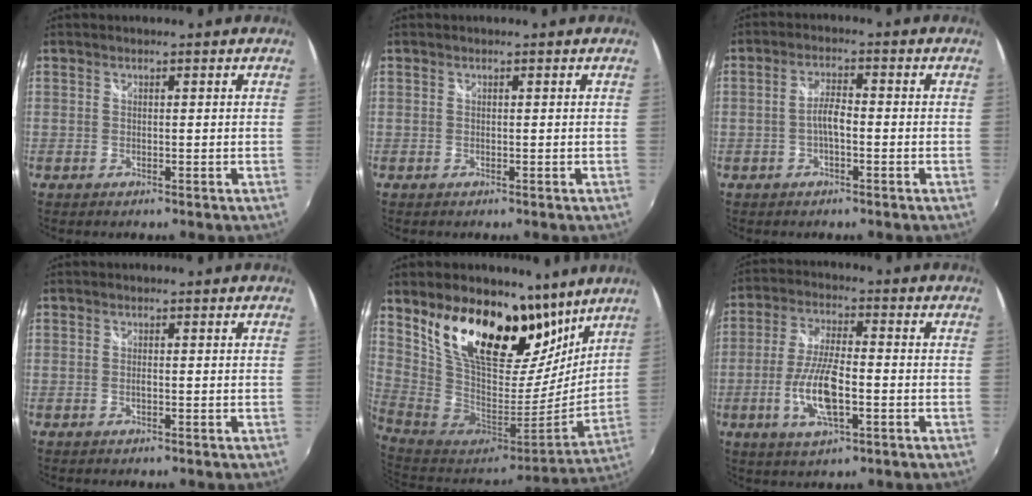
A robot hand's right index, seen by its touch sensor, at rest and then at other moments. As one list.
[{"total": 0.0}, {"total": 3.4, "force": [-1.1, 1.0, 3.0], "torque": [-0.061, 0.009, -0.021]}, {"total": 0.0}, {"total": 24.7, "force": [14.3, 12.3, 16.0], "torque": [-0.296, 0.008, 0.261]}, {"total": 10.7, "force": [-3.0, 3.2, 9.7], "torque": [-0.198, -0.005, -0.059]}]